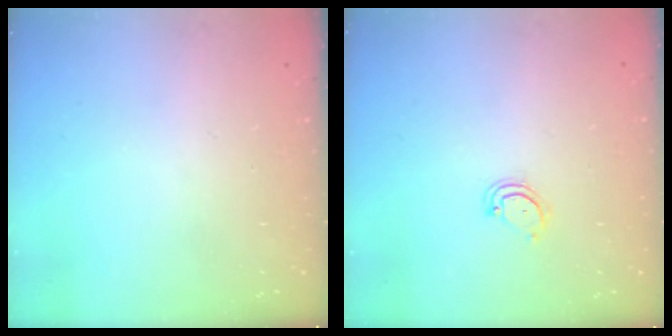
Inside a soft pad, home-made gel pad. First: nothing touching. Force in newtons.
{"total": 3.6, "press": 3.6, "slide": 0.3}